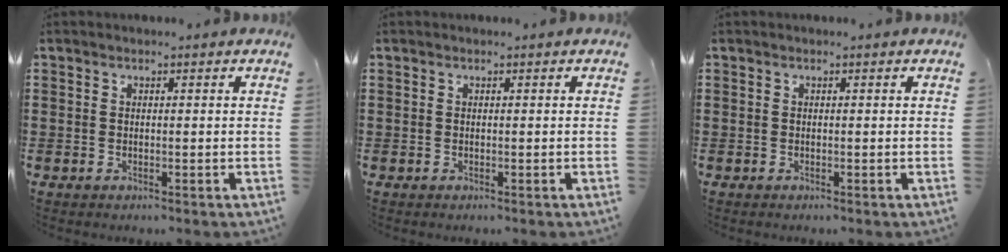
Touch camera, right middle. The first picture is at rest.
{"total": 0.0}
{"total": 0.0}